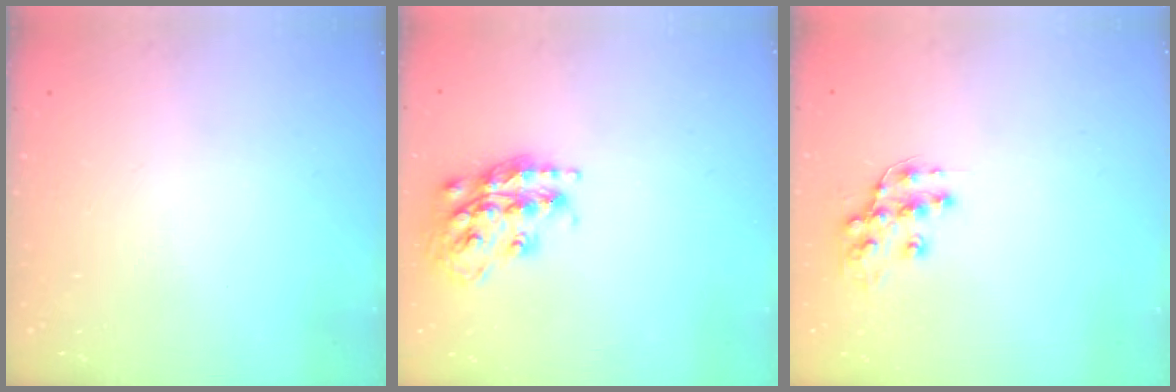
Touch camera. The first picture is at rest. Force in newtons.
{"total": 17.1, "press": 17.1, "slide": 1.0}
{"total": 10.7, "press": 10.7, "slide": 0.6}